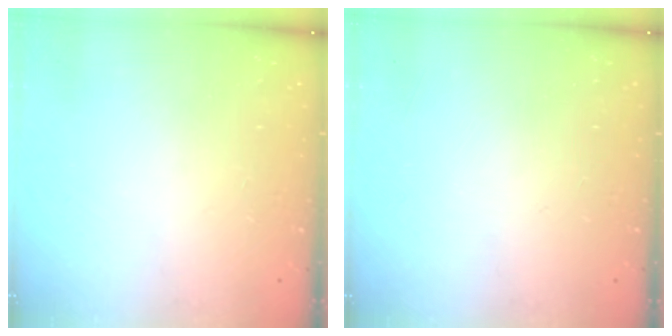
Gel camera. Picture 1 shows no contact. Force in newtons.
{"total": 0.0}